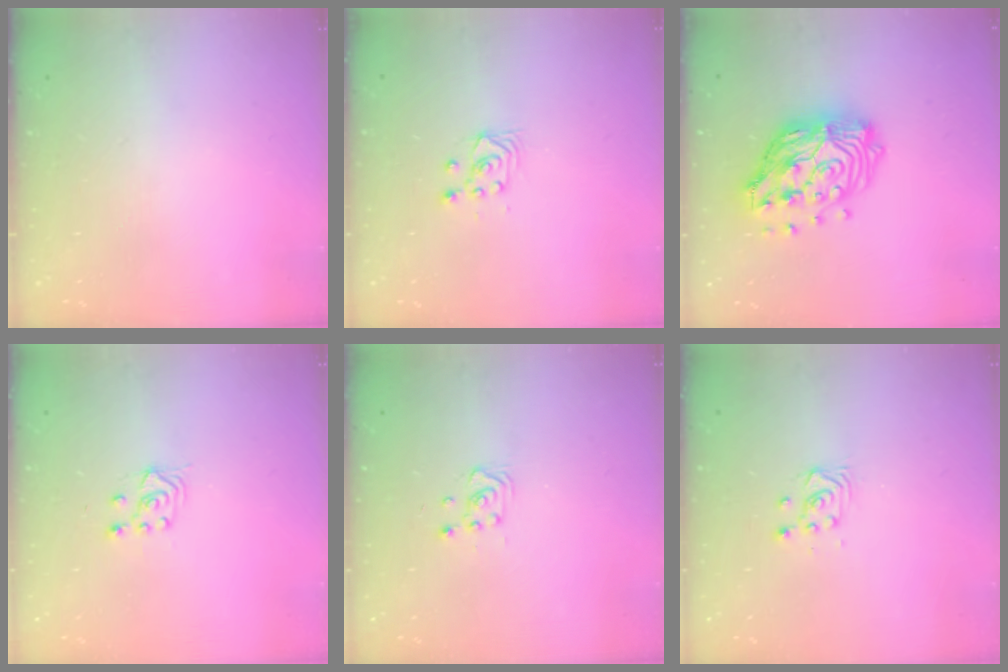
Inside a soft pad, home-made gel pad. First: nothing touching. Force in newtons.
{"total": 3.6, "press": 3.2, "slide": 1.6}
{"total": 19.1, "press": 19.0, "slide": 1.5}
{"total": 3.7, "press": 3.6, "slide": 1.0}
{"total": 3.8, "press": 3.7, "slide": 0.6}
{"total": 4.1, "press": 4.0, "slide": 1.0}